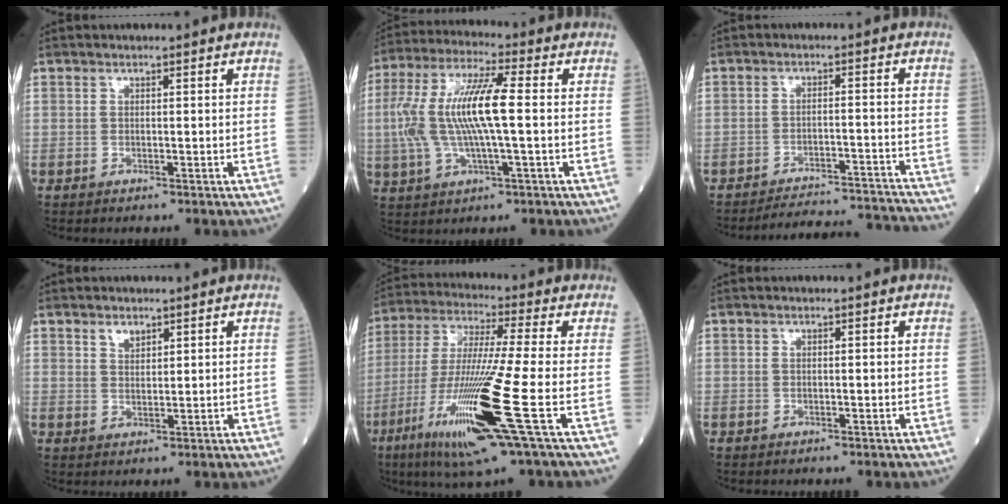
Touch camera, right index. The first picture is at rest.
{"total": 13.2, "force": [0.3, 2.3, 13.0], "torque": [-0.278, 0.015, 0.002]}
{"total": 15.3, "force": [-15.1, -0.1, 2.1], "torque": [-0.016, 0.010, -0.191]}
{"total": 2.0, "force": [1.5, 1.0, 1.0], "torque": [-0.017, -0.001, 0.029]}
{"total": 17.9, "force": [-6.4, -0.9, 16.7], "torque": [-0.343, -0.038, -0.128]}
{"total": 0.0}